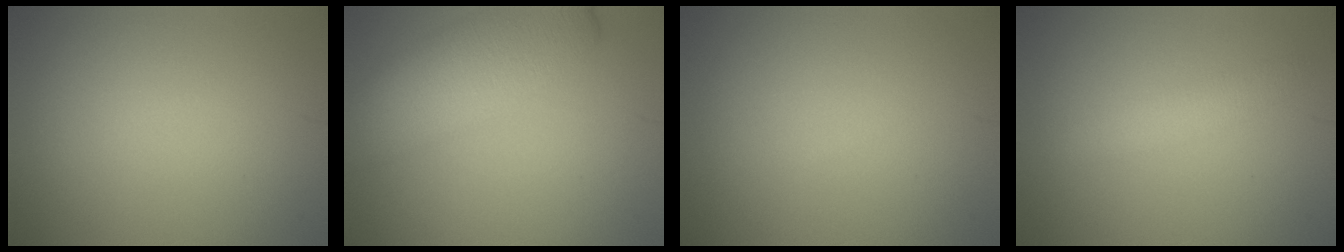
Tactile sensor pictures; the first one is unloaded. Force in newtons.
{"total": 8.0, "press": 8.0, "slide": 0.8}
{"total": 0.0}
{"total": 1.8, "press": 1.8, "slide": 0.0}